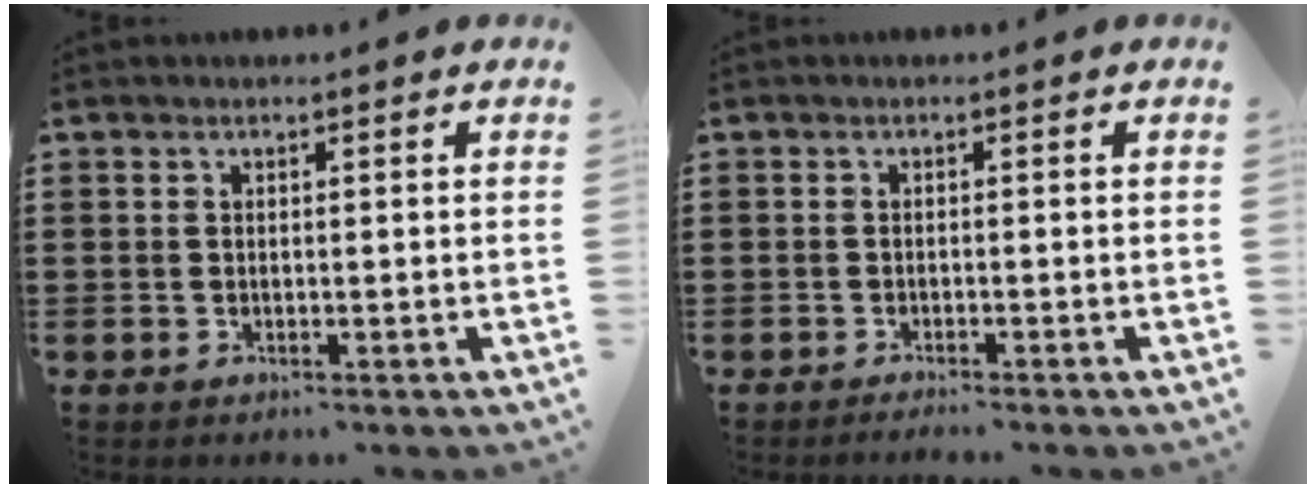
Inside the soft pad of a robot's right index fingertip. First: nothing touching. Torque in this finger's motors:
{"motor_torque": [0.08, 0.33, -0.30, 0.00]}